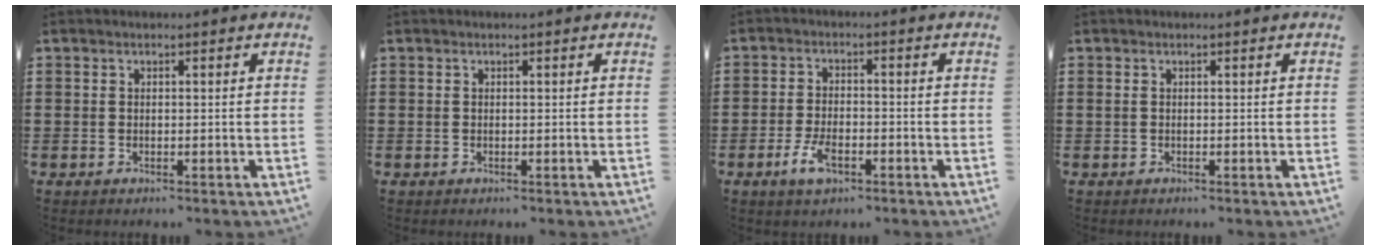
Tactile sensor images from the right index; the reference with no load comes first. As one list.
[{"total": 0.0}, {"total": 4.8, "force": [-2.2, 2.2, 3.6], "torque": [-0.087, -0.004, -0.047]}, {"total": 0.0}]